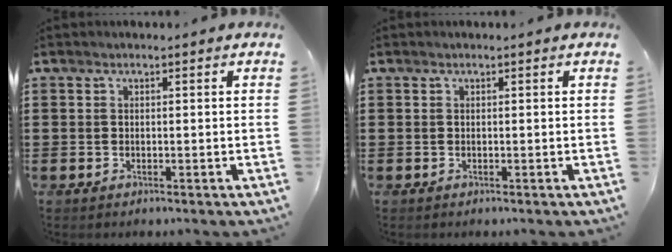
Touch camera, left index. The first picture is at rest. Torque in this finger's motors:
{"motor_torque": [0.05, -0.07, 0.04, 0.01]}